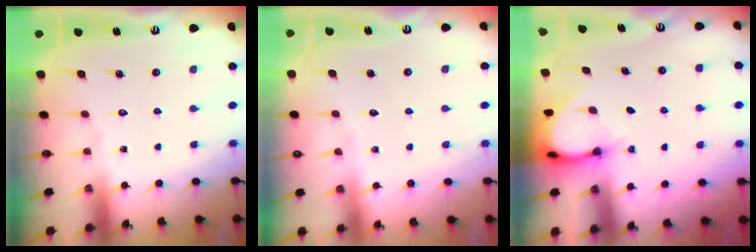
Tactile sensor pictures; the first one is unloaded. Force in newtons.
{"total": 2.7, "press": 2.6, "slide": 0.5}
{"total": 3.9, "press": 3.9, "slide": 0.3}